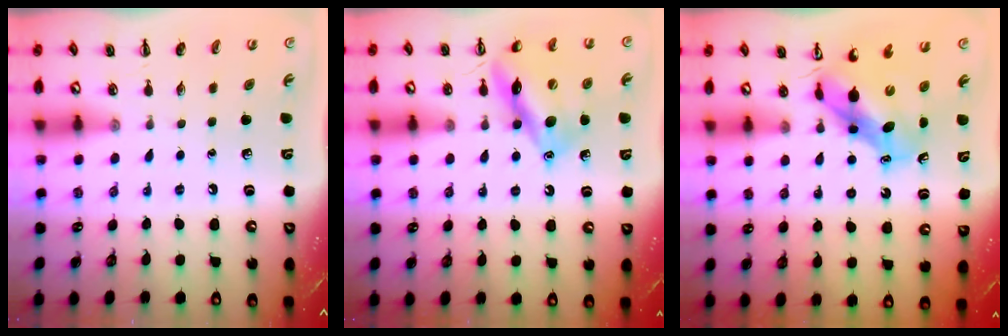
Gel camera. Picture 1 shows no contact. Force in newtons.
{"total": 14.2, "press": 14.0, "slide": 2.1}
{"total": 6.8, "press": 6.6, "slide": 1.7}